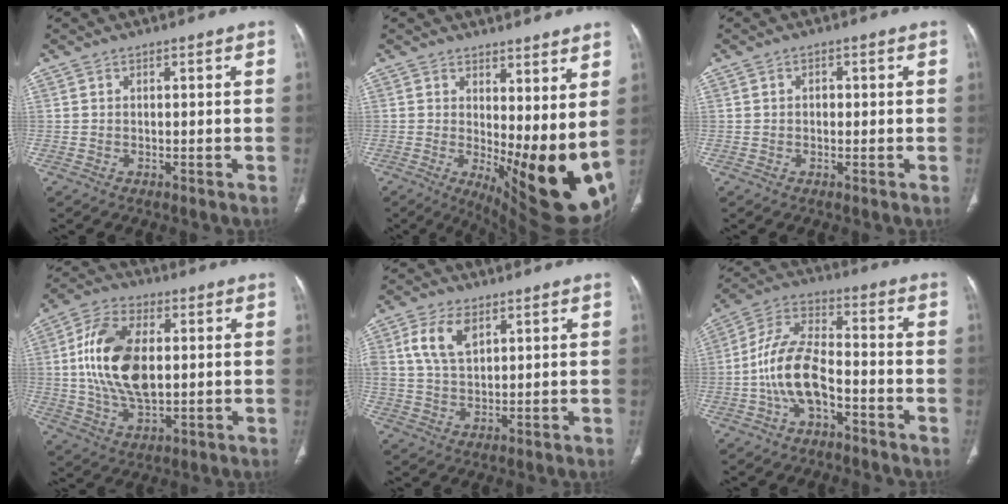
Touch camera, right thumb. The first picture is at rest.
{"total": 18.0, "force": [2.1, 7.0, 16.4], "torque": [-0.220, -0.050, 0.049]}
{"total": 1.4, "force": [0.1, 1.1, 0.8], "torque": [-0.007, 0.004, 0.001]}
{"total": 16.3, "force": [1.7, 9.3, 13.3], "torque": [-0.249, 0.004, 0.033]}
{"total": 7.8, "force": [3.2, 4.5, 5.5], "torque": [-0.104, -0.006, 0.065]}
{"total": 12.1, "force": [-3.9, 6.4, 9.5], "torque": [-0.187, 0.046, -0.076]}